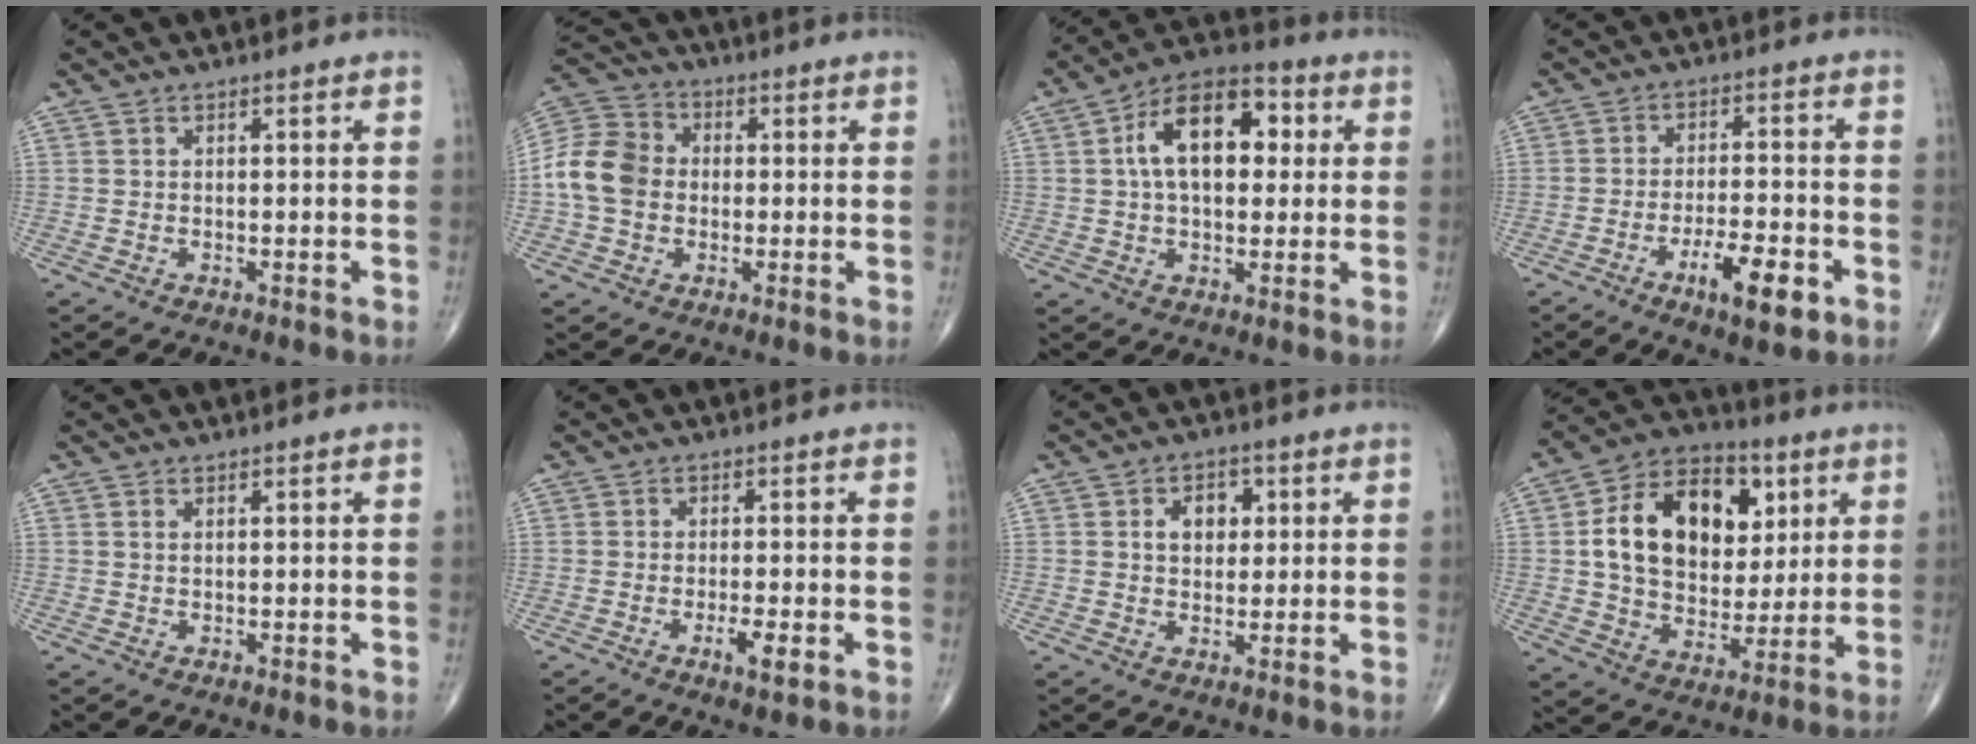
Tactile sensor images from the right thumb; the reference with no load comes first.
{"total": 11.0, "force": [-0.6, 9.0, 6.3], "torque": [-0.112, 0.031, -0.022]}
{"total": 15.2, "force": [2.9, 8.9, 11.9], "torque": [-0.172, 0.024, 0.039]}
{"total": 9.5, "force": [-4.5, 2.9, 7.9], "torque": [-0.129, 0.017, -0.068]}
{"total": 0.6, "force": [0.3, 0.3, 0.4], "torque": [-0.011, 0.005, 0.007]}
{"total": 3.6, "force": [-1.4, 0.9, 3.2], "torque": [-0.059, -0.002, -0.026]}
{"total": 5.5, "force": [1.3, 4.1, 3.5], "torque": [-0.027, 0.002, 0.017]}
{"total": 20.8, "force": [5.0, 14.6, 14.0], "torque": [-0.205, 0.000, 0.085]}